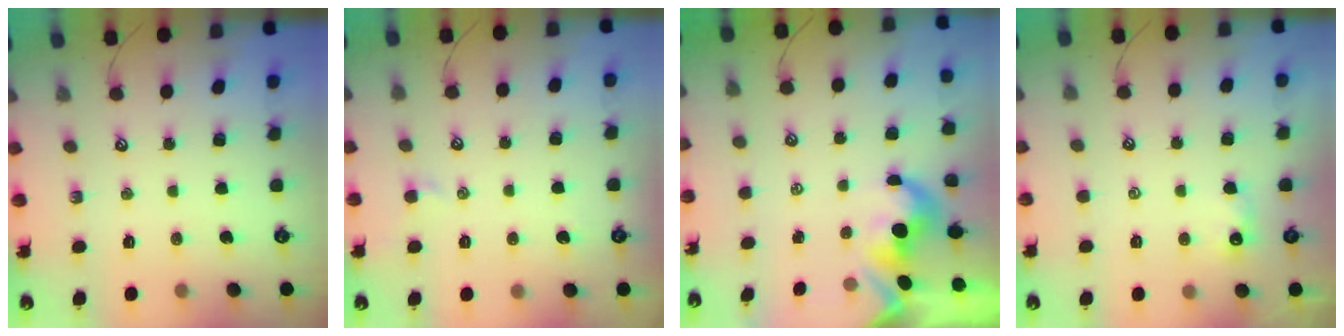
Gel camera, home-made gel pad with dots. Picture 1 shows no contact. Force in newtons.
{"total": 1.2, "press": 1.2, "slide": 0.4}
{"total": 2.1, "press": 1.9, "slide": 0.8}
{"total": 1.2, "press": 1.2, "slide": 0.3}